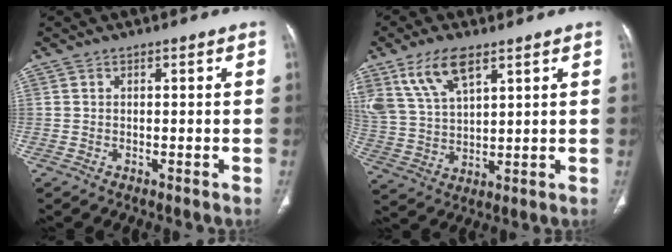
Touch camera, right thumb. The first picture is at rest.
{"total": 11.2, "force": [6.6, 5.0, 7.6], "torque": [-0.149, -0.016, 0.139]}